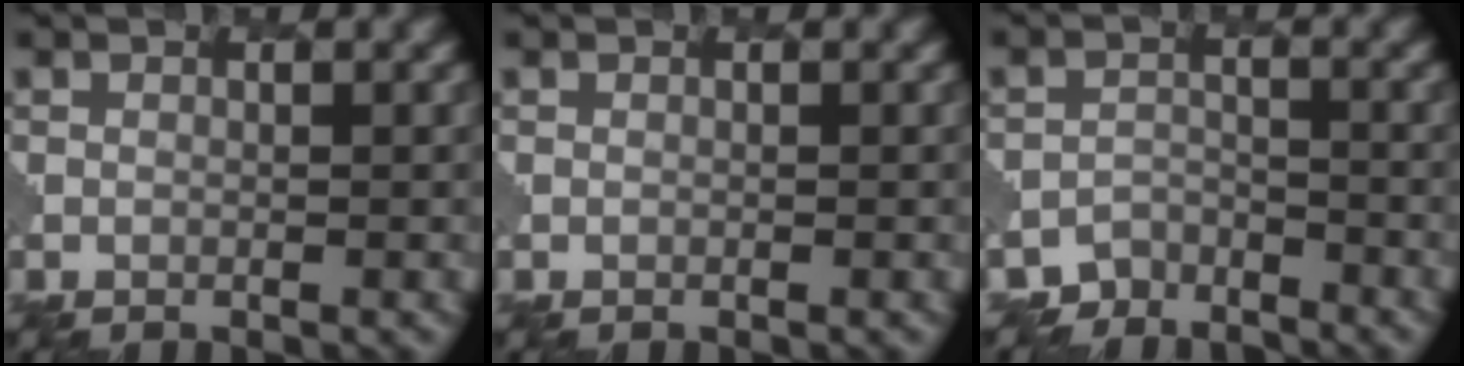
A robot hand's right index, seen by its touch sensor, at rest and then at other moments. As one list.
[{"total": 0.0}, {"total": 3.2, "force": [-3.0, 0.8, -0.7], "torque": [0.012, -0.001, -0.054]}]